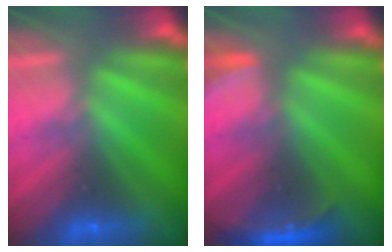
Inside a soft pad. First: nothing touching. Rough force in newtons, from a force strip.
{"total": 2.8}